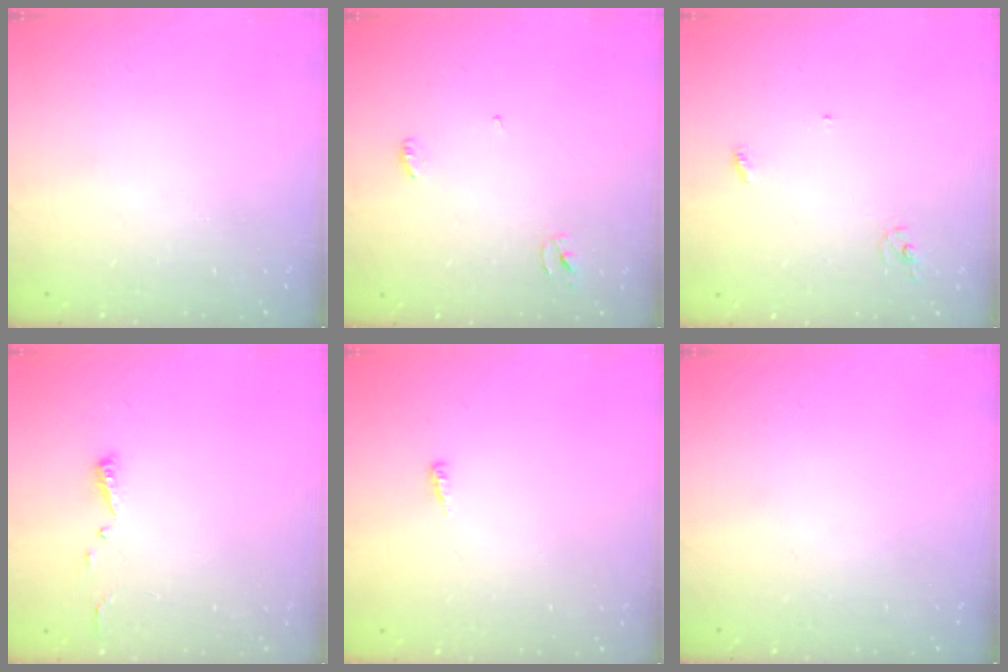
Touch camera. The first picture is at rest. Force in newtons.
{"total": 3.3, "press": 3.3, "slide": 0.3}
{"total": 2.8, "press": 2.8, "slide": 0.2}
{"total": 4.4, "press": 4.4, "slide": 0.4}
{"total": 3.5, "press": 3.5, "slide": 0.3}
{"total": 0.0}